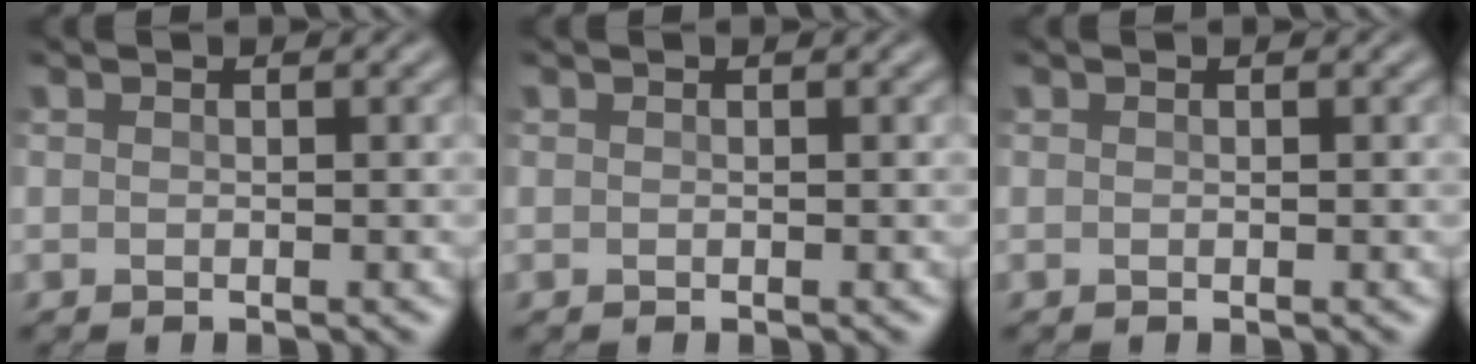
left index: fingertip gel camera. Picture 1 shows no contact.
{"total": 0.0}
{"total": 0.0}